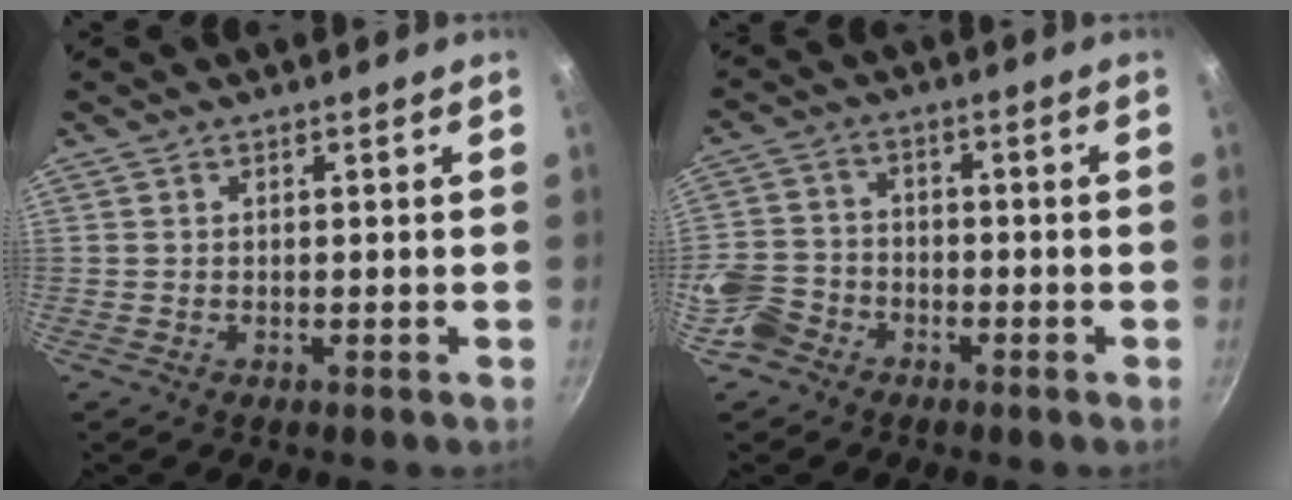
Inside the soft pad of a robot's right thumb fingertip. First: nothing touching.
{"total": 6.8, "force": [-3.9, 5.2, 2.0], "torque": [-0.016, 0.042, -0.081]}